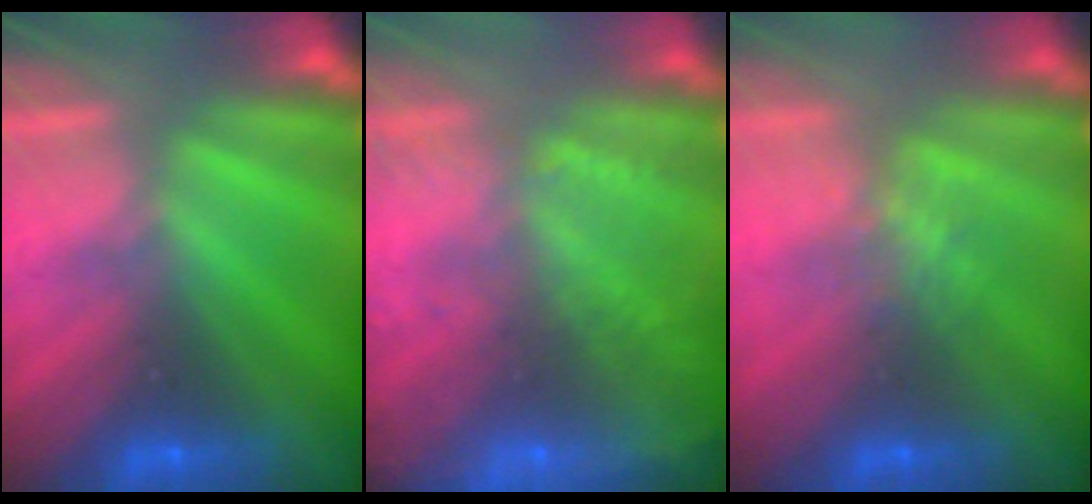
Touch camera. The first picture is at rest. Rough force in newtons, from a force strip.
{"total": 9.7}
{"total": 2.2}